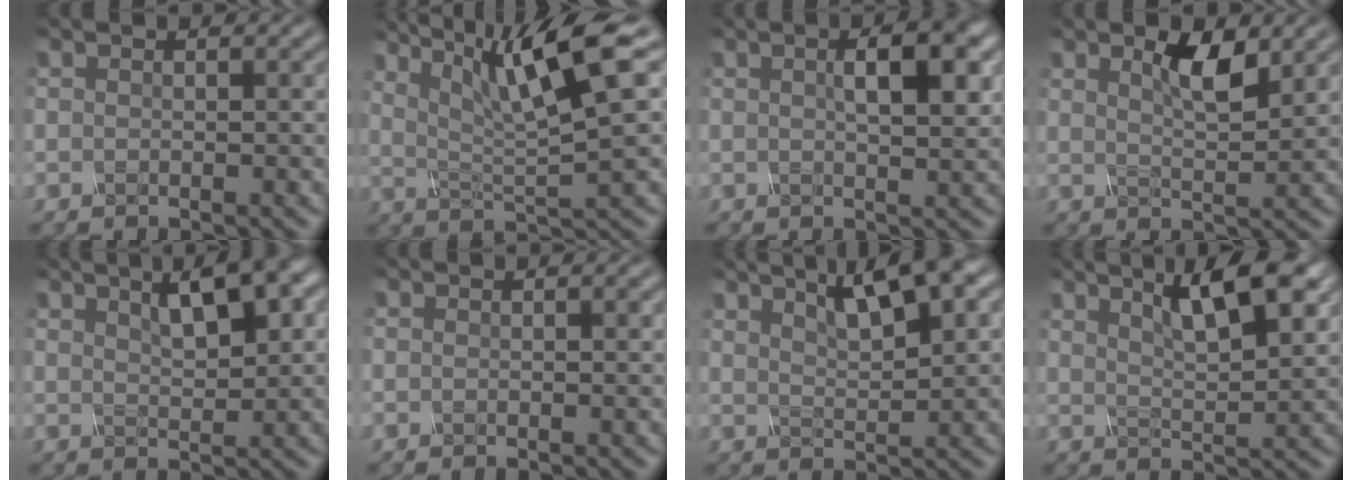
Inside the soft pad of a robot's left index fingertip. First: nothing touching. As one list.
[{"total": 8.6, "force": [3.9, 1.1, 7.6], "torque": [-0.126, 0.014, 0.091]}, {"total": 4.2, "force": [0.9, 0.8, 4.0], "torque": [-0.041, 0.020, 0.020]}, {"total": 2.2, "force": [1.3, 0.1, 1.7], "torque": [-0.040, 0.001, 0.046]}, {"total": 4.4, "force": [2.4, 0.6, 3.6], "torque": [-0.053, 0.016, 0.053]}, {"total": 0.5, "force": [0.1, 0.2, 0.5], "torque": [-0.002, 0.003, -0.001]}, {"total": 5.0, "force": [3.4, 0.4, 3.6], "torque": [-0.060, 0.014, 0.081]}, {"total": 5.9, "force": [3.5, 1.0, 4.6], "torque": [-0.062, 0.019, 0.069]}]